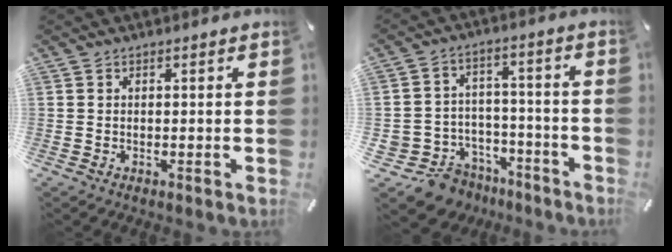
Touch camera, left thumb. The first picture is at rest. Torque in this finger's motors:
{"motor_torque": [-0.20, 1.28, 0.29, 0.35, 0.06]}